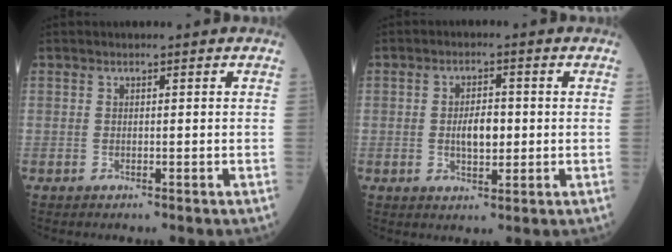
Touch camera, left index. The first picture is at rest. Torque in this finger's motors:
{"motor_torque": [0.72, -0.05, 0.15, 0.04]}